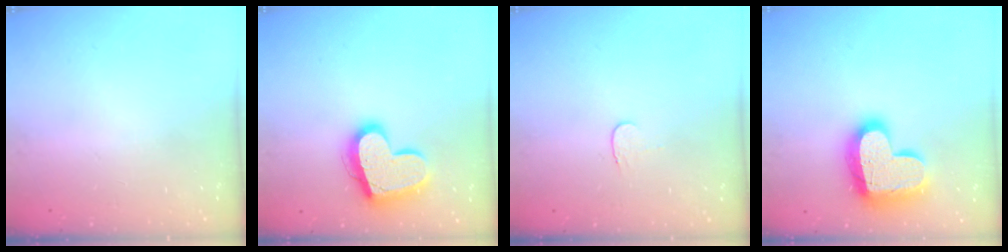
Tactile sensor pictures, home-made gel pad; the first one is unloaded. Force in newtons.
{"total": 17.0, "press": 16.9, "slide": 1.4}
{"total": 3.7, "press": 3.7, "slide": 0.4}
{"total": 19.8, "press": 19.8, "slide": 1.5}